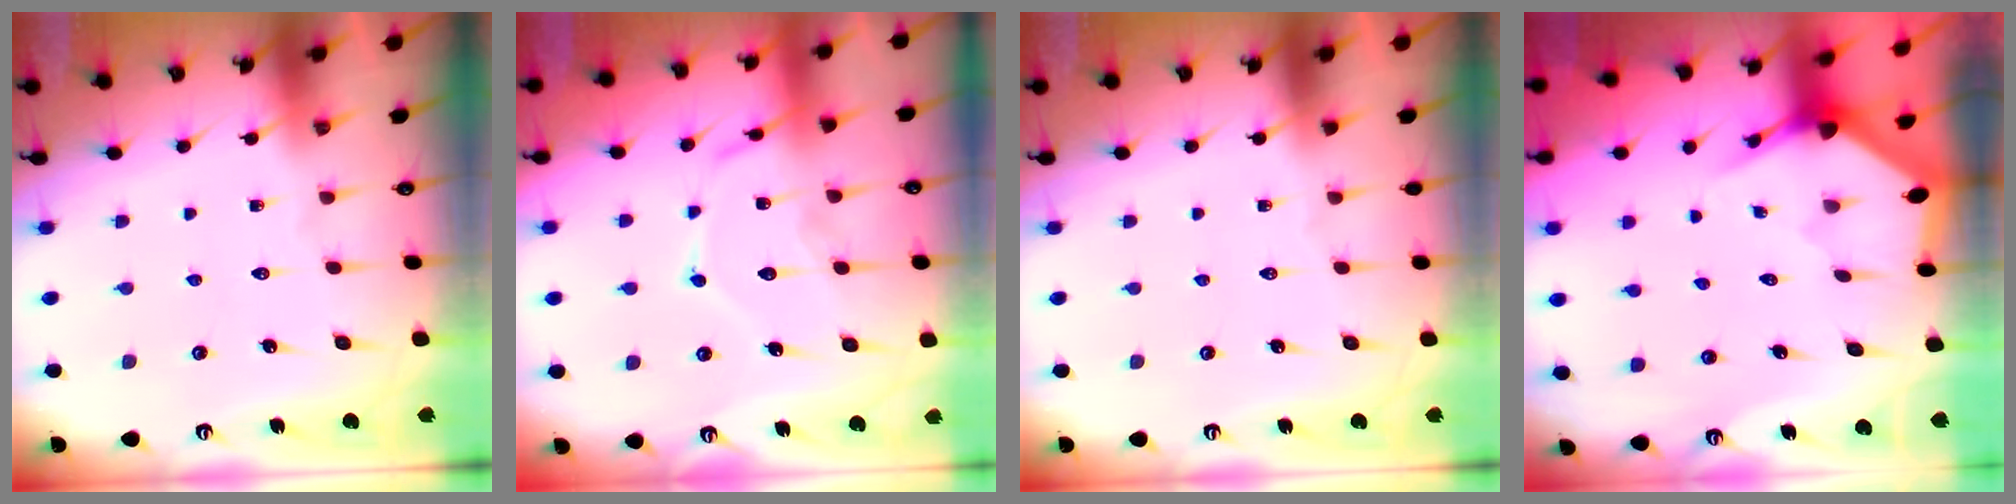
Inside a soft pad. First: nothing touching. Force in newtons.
{"total": 13.4, "press": 13.4, "slide": 1.0}
{"total": 0.0}
{"total": 2.9, "press": 2.9, "slide": 0.2}